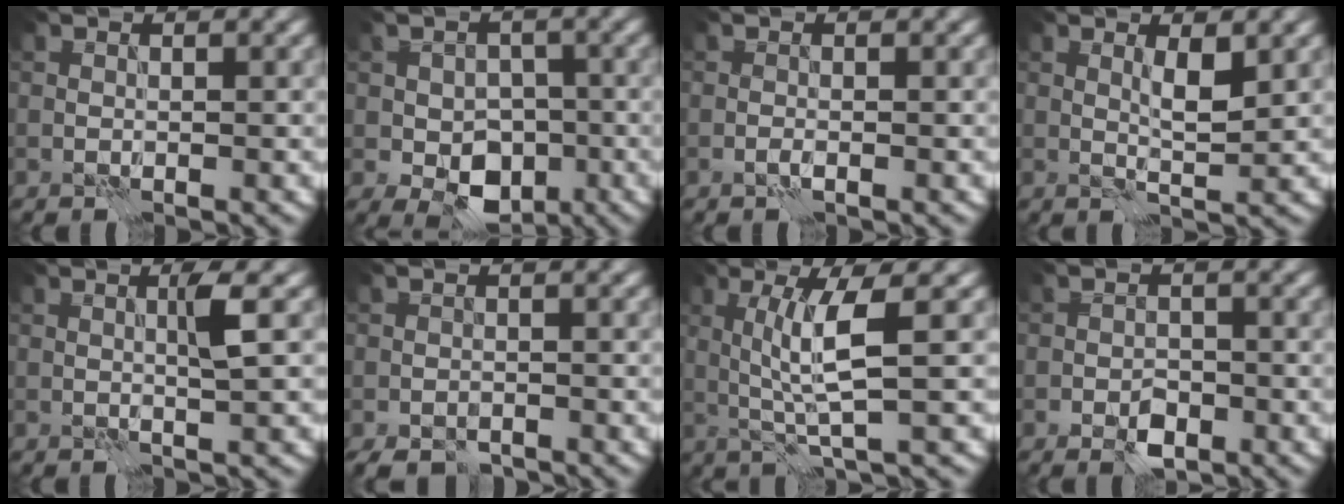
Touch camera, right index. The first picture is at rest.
{"total": 5.8, "force": [-1.8, 4.1, 3.7], "torque": [-0.059, -0.009, -0.028]}
{"total": 0.7, "force": [-0.4, 0.2, 0.5], "torque": [-0.014, 0.000, -0.008]}
{"total": 2.0, "force": [0.9, 0.2, 1.8], "torque": [-0.033, -0.004, 0.016]}
{"total": 1.9, "force": [0.6, -0.1, 1.8], "torque": [-0.037, 0.001, 0.010]}
{"total": 2.9, "force": [-2.3, 1.5, 1.1], "torque": [-0.021, -0.010, -0.039]}
{"total": 4.5, "force": [0.5, 0.3, 4.4], "torque": [-0.087, -0.002, 0.016]}
{"total": 2.5, "force": [-1.3, 1.5, 1.5], "torque": [-0.024, 0.000, -0.024]}